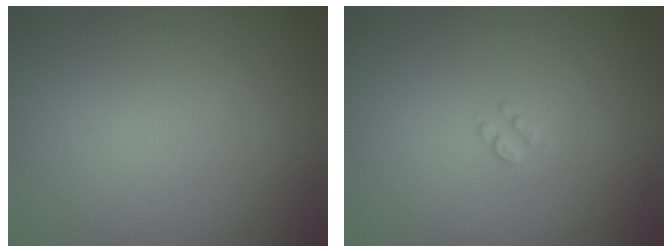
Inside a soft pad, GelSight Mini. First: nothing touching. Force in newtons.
{"total": 1.0, "press": 0.9, "slide": 0.2}